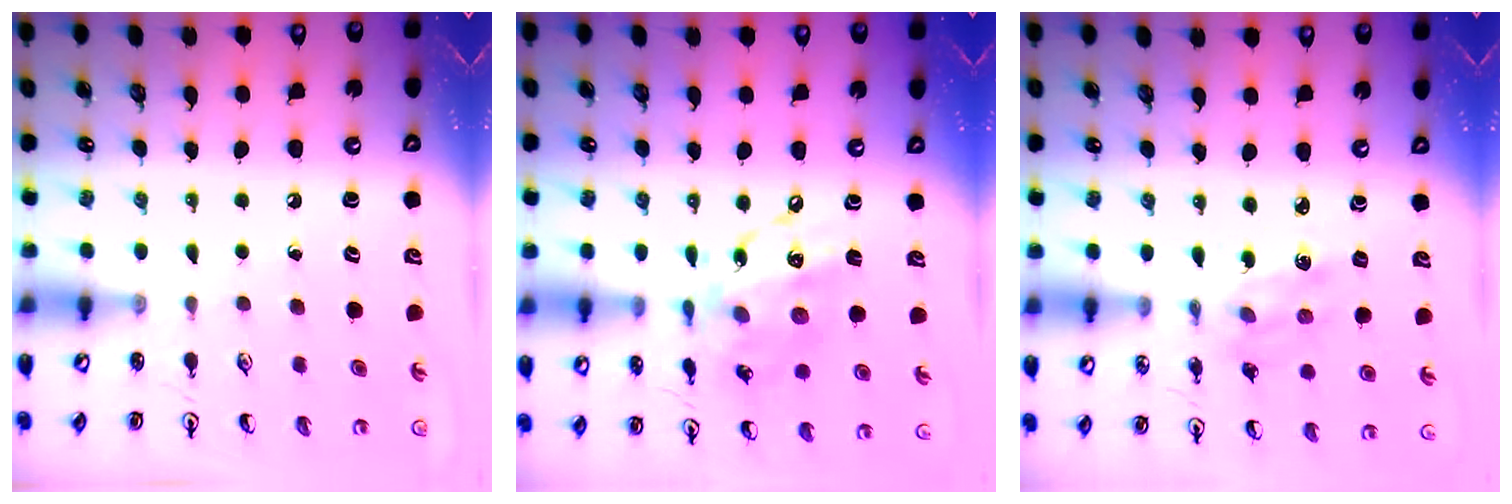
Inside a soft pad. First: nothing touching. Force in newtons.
{"total": 15.2, "press": 15.2, "slide": 1.1}
{"total": 3.8, "press": 3.6, "slide": 1.2}